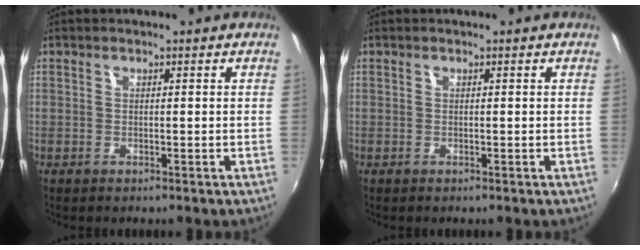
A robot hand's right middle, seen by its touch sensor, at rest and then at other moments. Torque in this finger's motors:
{"motor_torque": [0.00, 0.00, 0.00, 0.00]}